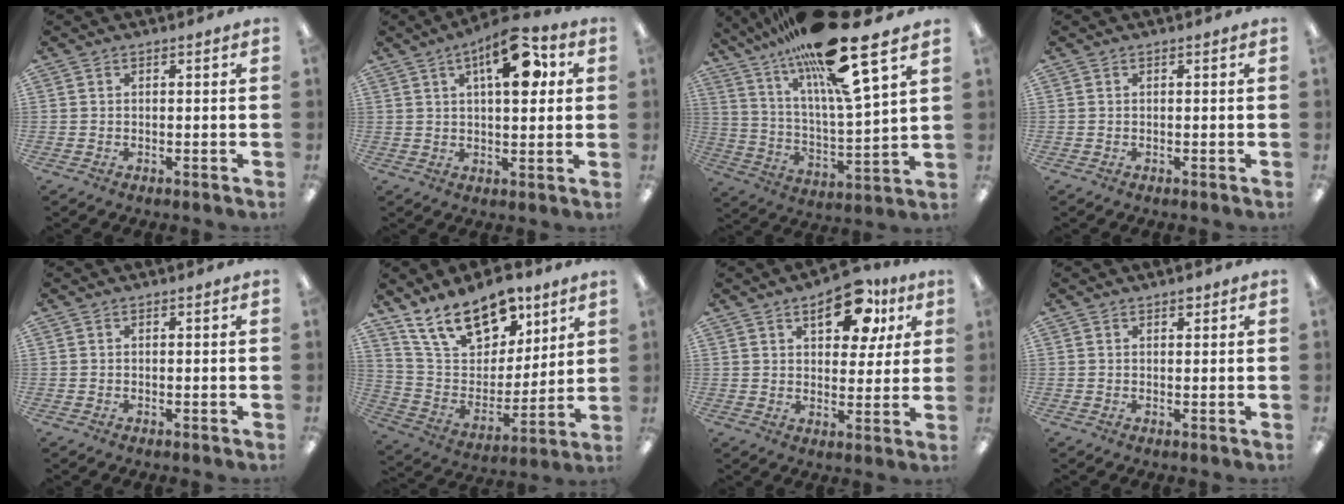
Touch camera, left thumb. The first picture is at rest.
{"total": 13.5, "force": [5.6, 5.8, 10.8], "torque": [-0.153, -0.014, 0.088]}
{"total": 23.3, "force": [17.1, 3.7, 15.4], "torque": [-0.268, -0.090, 0.274]}
{"total": 0.0}
{"total": 0.0}
{"total": 18.7, "force": [12.6, 9.9, 9.5], "torque": [-0.166, -0.061, 0.229]}
{"total": 13.6, "force": [6.9, 7.1, 9.4], "torque": [-0.113, -0.020, 0.111]}
{"total": 1.3, "force": [1.0, 0.6, 0.5], "torque": [-0.002, -0.003, 0.017]}